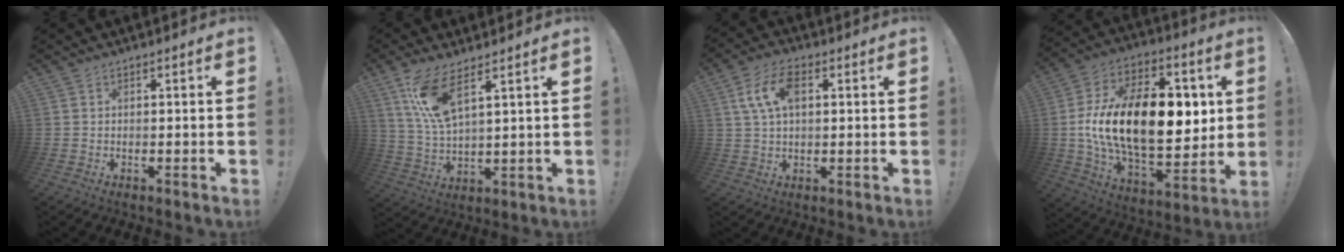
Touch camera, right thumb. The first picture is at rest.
{"total": 10.6, "force": [6.4, 2.9, 7.9], "torque": [-0.168, -0.028, 0.119]}
{"total": 10.0, "force": [2.8, 5.7, 7.7], "torque": [-0.142, 0.006, 0.052]}
{"total": 26.0, "force": [1.9, 14.6, 21.4], "torque": [-0.373, -0.012, 0.038]}